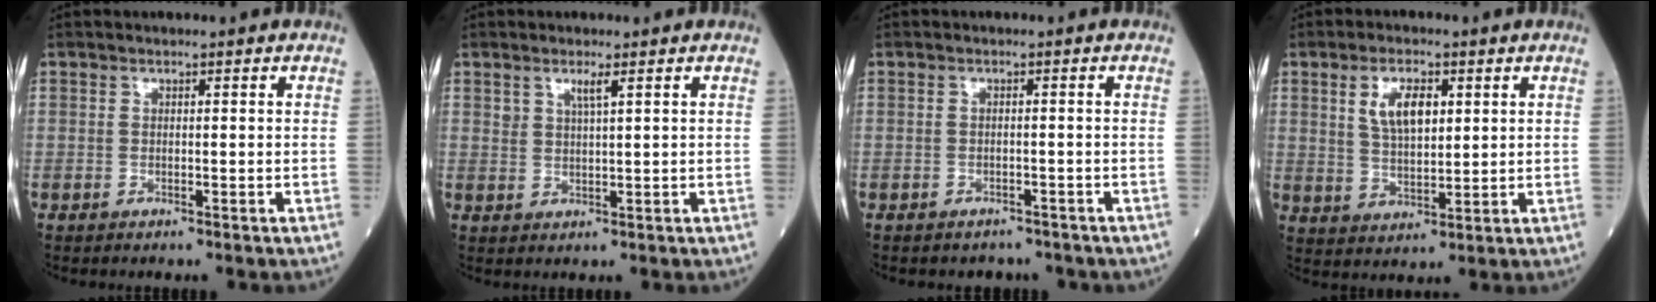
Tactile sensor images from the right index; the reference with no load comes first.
{"total": 2.3, "force": [1.4, 0.2, 1.7], "torque": [-0.037, -0.001, 0.028]}
{"total": 4.5, "force": [-3.8, 2.3, 0.7], "torque": [-0.007, 0.009, -0.040]}
{"total": 6.7, "force": [2.5, 2.9, 5.5], "torque": [-0.107, 0.005, 0.054]}